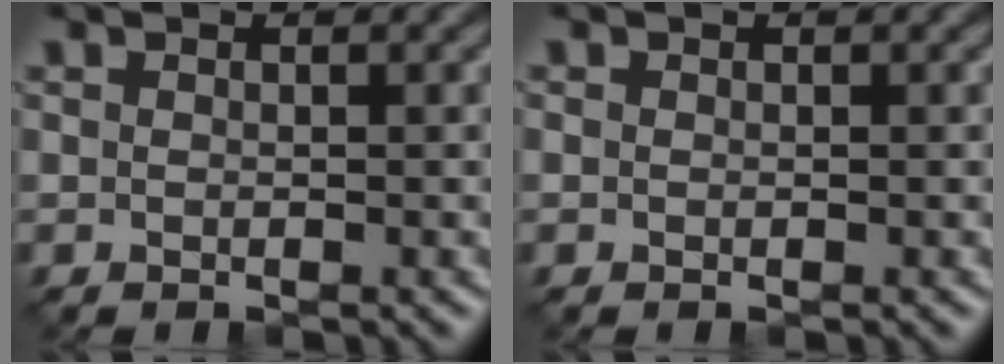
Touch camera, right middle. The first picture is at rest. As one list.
[{"total": 0.7, "force": [-0.4, -0.3, -0.5], "torque": [0.007, -0.001, -0.003]}]